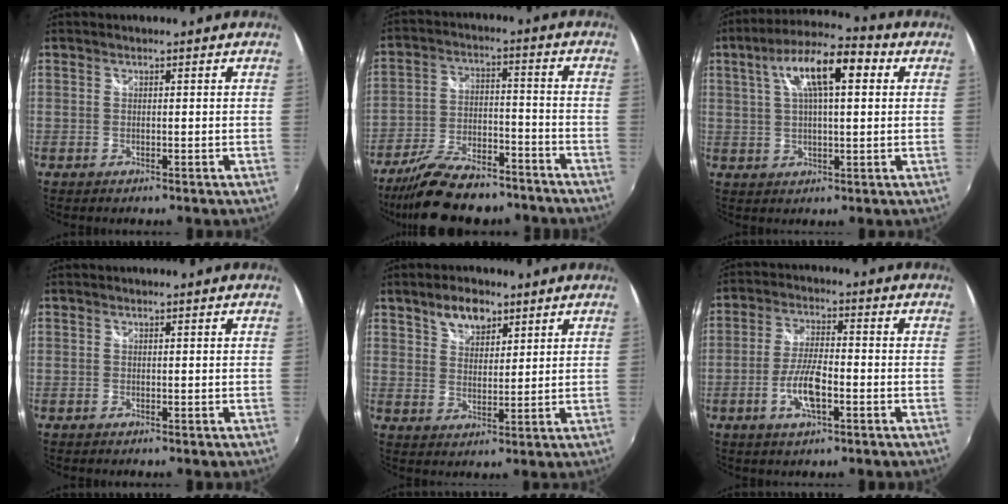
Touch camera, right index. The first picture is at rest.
{"total": 18.3, "force": [-14.9, 6.4, 8.5], "torque": [-0.171, -0.010, -0.229]}
{"total": 12.8, "force": [4.3, 4.2, 11.3], "torque": [-0.197, 0.031, 0.067]}
{"total": 0.0}
{"total": 6.5, "force": [4.3, 3.5, 3.4], "torque": [-0.053, 0.014, 0.077]}
{"total": 7.5, "force": [-2.9, 2.2, 6.6], "torque": [-0.135, 0.001, -0.055]}